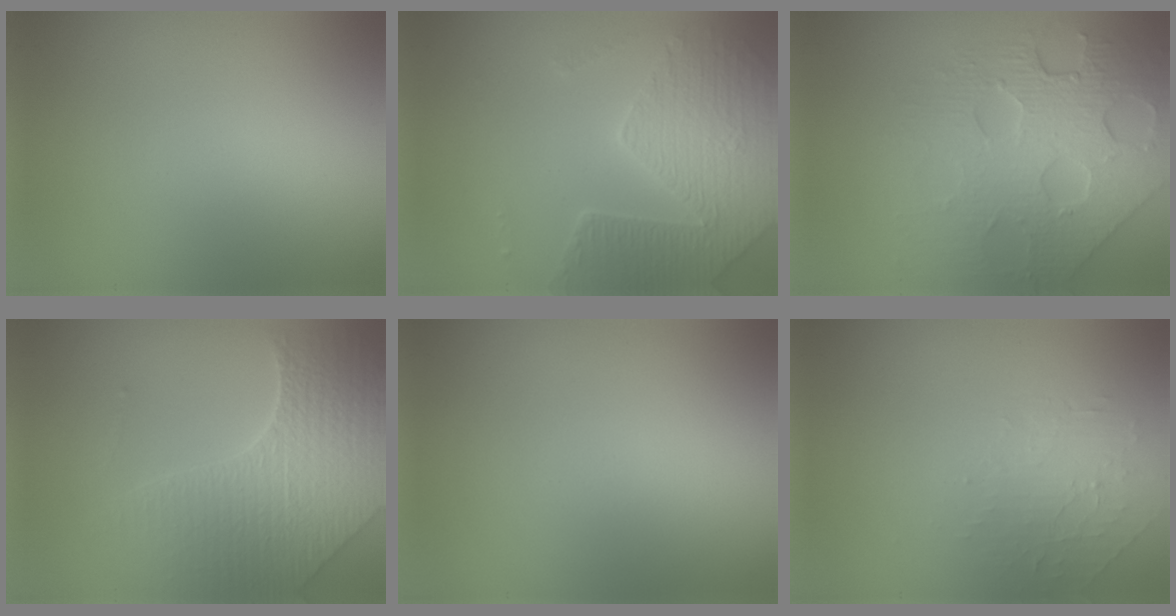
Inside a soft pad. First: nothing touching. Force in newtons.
{"total": 5.1, "press": 4.7, "slide": 2.1}
{"total": 8.1, "press": 5.5, "slide": 6.0}
{"total": 8.1, "press": 5.7, "slide": 5.7}
{"total": 0.0}
{"total": 1.8, "press": 0.5, "slide": 1.7}